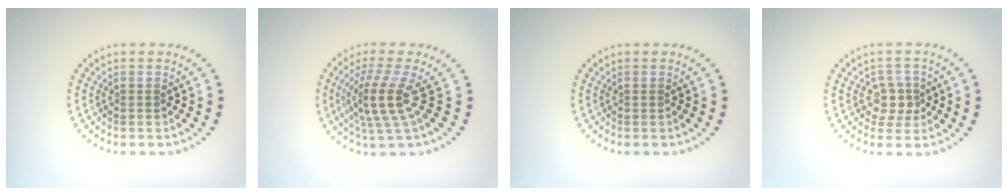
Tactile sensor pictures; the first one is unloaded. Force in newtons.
{"total": 4.1, "press": 2.9, "slide": 2.9}
{"total": 0.0}
{"total": 2.4, "press": 2.2, "slide": 1.0}